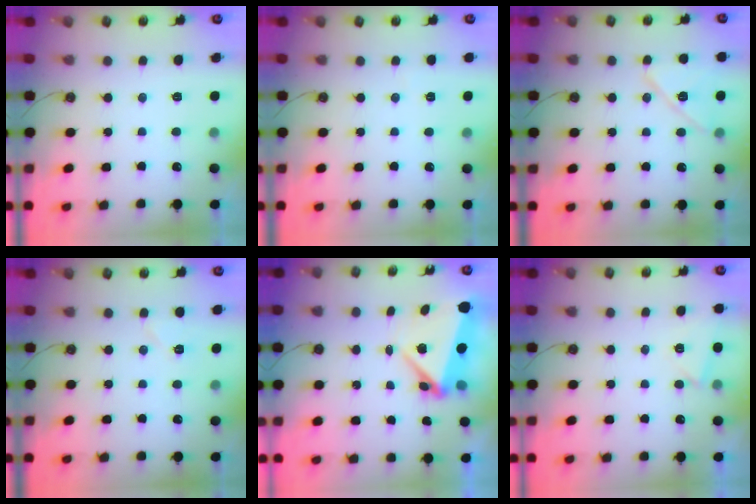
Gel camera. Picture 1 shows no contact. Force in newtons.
{"total": 1.6, "press": 1.4, "slide": 0.7}
{"total": 11.7, "press": 11.7, "slide": 1.1}
{"total": 5.6, "press": 4.9, "slide": 2.7}
{"total": 5.9, "press": 5.5, "slide": 2.2}
{"total": 3.9, "press": 2.7, "slide": 2.8}